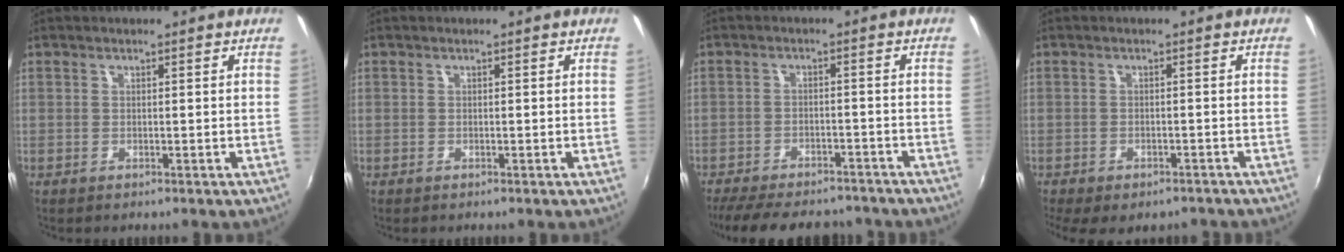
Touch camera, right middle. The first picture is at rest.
{"total": 0.0}
{"total": 16.7, "force": [-14.0, 5.7, 7.2], "torque": [-0.158, -0.013, -0.194]}
{"total": 9.3, "force": [-6.9, 3.8, 4.8], "torque": [-0.106, -0.034, -0.094]}